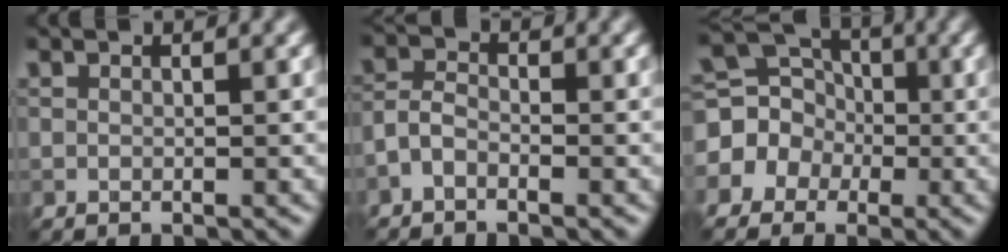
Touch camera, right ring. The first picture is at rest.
{"total": 1.8, "force": [-1.3, 0.8, 1.0], "torque": [-0.021, 0.004, -0.035]}
{"total": 6.2, "force": [-0.5, 5.7, 2.4], "torque": [-0.039, 0.022, -0.039]}